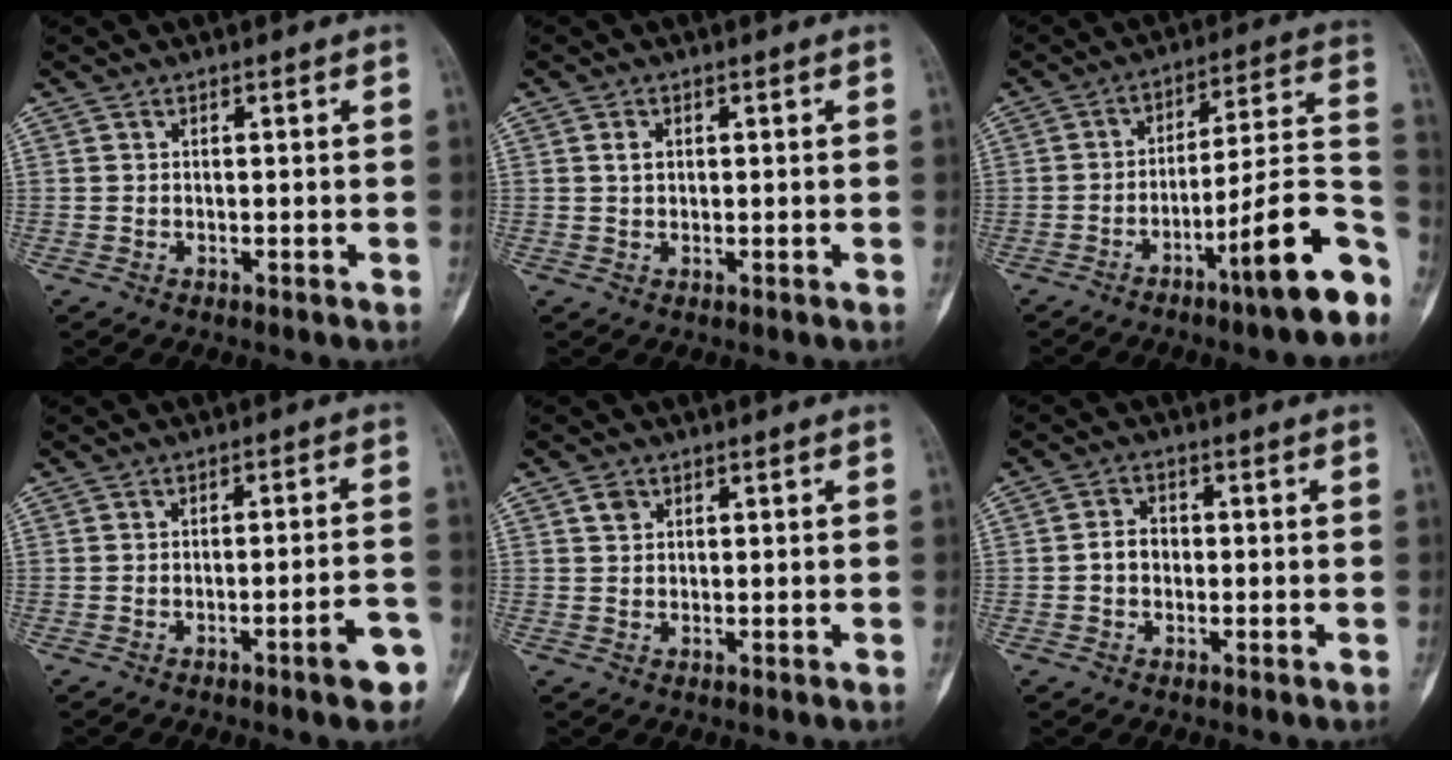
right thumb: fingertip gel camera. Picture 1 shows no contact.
{"total": 1.6, "force": [0.4, 1.1, 1.1], "torque": [-0.015, 0.002, 0.008]}
{"total": 16.9, "force": [-8.6, 2.3, 14.3], "torque": [-0.188, 0.065, -0.129]}
{"total": 5.8, "force": [-3.2, 0.9, 4.8], "torque": [-0.059, 0.026, -0.040]}
{"total": 1.7, "force": [0.9, 1.3, 0.7], "torque": [-0.004, -0.001, 0.013]}
{"total": 3.3, "force": [-0.4, 2.6, 2.1], "torque": [-0.026, 0.013, -0.014]}